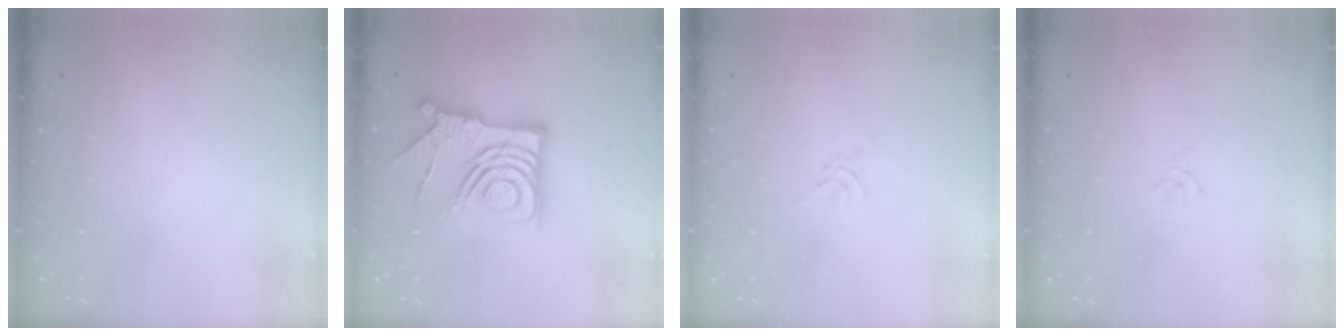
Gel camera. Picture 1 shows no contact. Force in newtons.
{"total": 15.4, "press": 15.3, "slide": 2.0}
{"total": 0.0}
{"total": 1.5, "press": 1.4, "slide": 0.4}